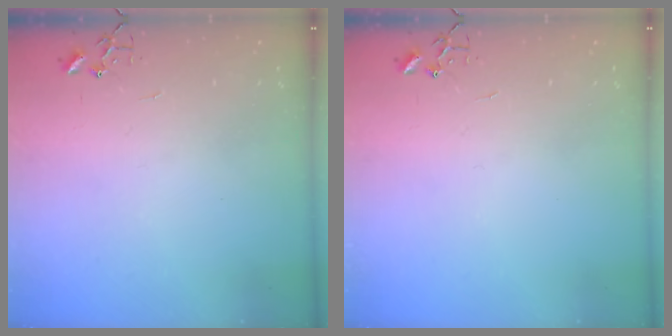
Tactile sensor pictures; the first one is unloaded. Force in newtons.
{"total": 0.0}